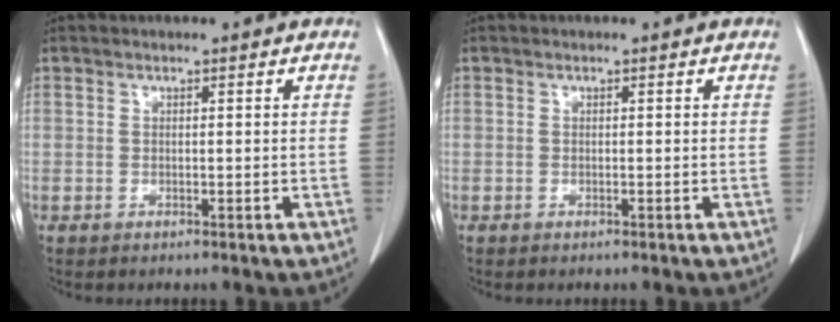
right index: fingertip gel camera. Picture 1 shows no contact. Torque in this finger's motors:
{"motor_torque": [0.11, -0.13, -0.03, -0.01]}